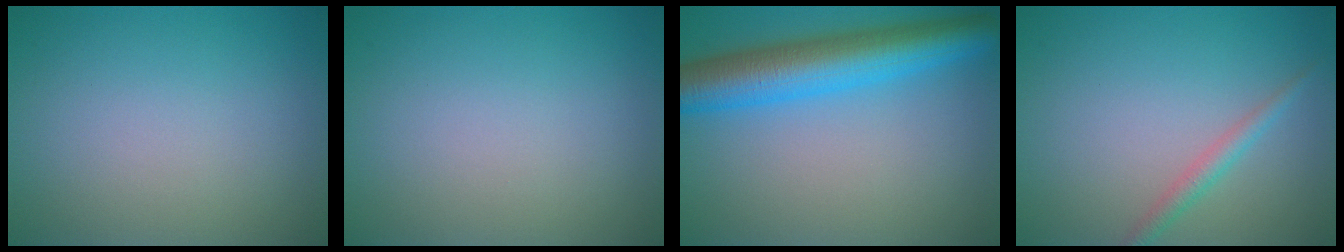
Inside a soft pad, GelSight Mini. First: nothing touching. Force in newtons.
{"total": 0.0}
{"total": 7.8, "press": 7.8, "slide": 0.1}
{"total": 1.6, "press": 1.6, "slide": 0.0}